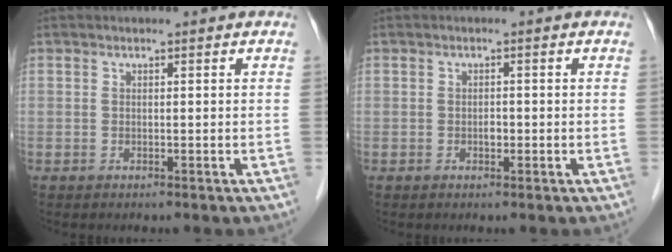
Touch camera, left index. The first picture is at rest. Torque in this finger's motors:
{"motor_torque": [0.03, 0.01, -0.05, 0.00]}